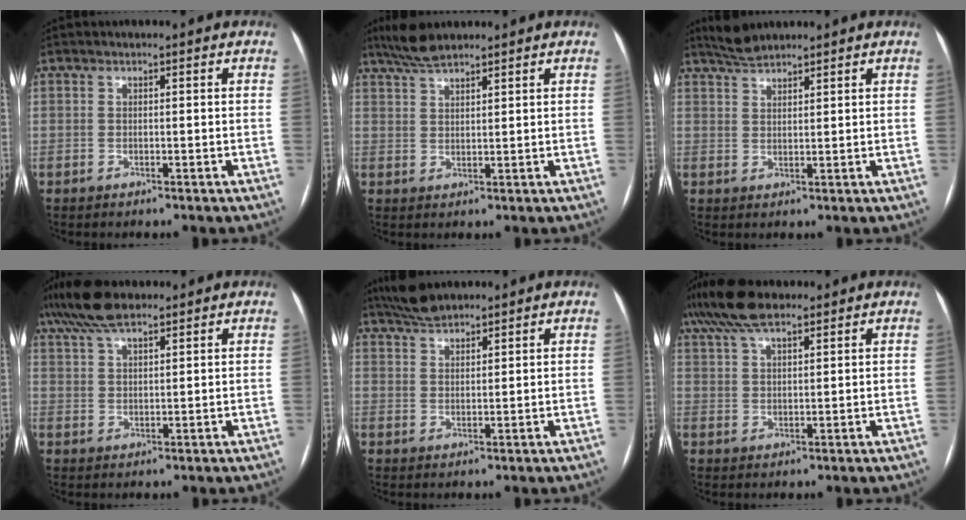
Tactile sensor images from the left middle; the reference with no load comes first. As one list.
[{"total": 4.7, "force": [4.2, 0.7, 2.1], "torque": [-0.050, 0.016, 0.083]}, {"total": 3.7, "force": [3.5, 0.5, 0.9], "torque": [-0.025, 0.013, 0.071]}, {"total": 8.1, "force": [6.3, 2.1, 4.7], "torque": [-0.096, 0.030, 0.116]}, {"total": 4.8, "force": [4.4, 1.0, 1.7], "torque": [-0.041, 0.017, 0.086]}, {"total": 9.4, "force": [7.2, 2.8, 5.5], "torque": [-0.114, 0.041, 0.134]}]